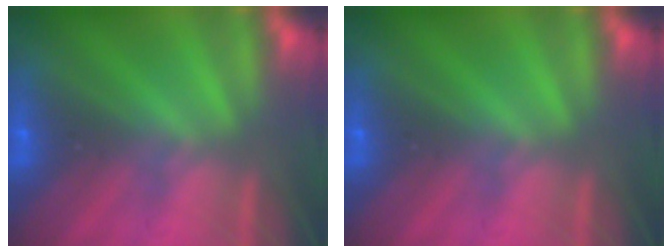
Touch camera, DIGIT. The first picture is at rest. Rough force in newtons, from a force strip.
{"total": 0.0}